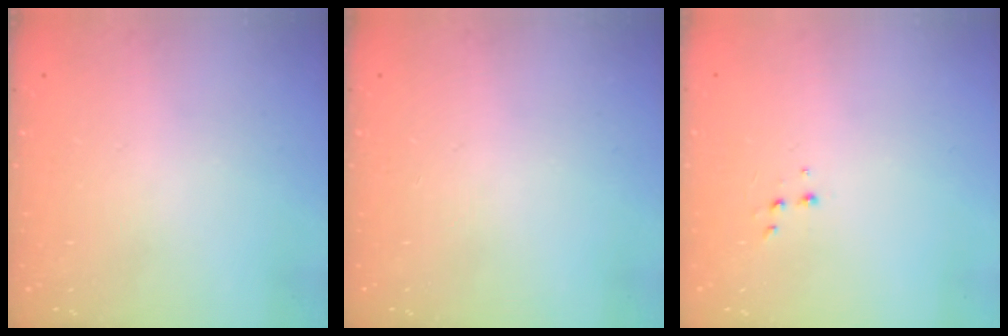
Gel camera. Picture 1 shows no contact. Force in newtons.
{"total": 0.0}
{"total": 1.9, "press": 1.9, "slide": 0.2}